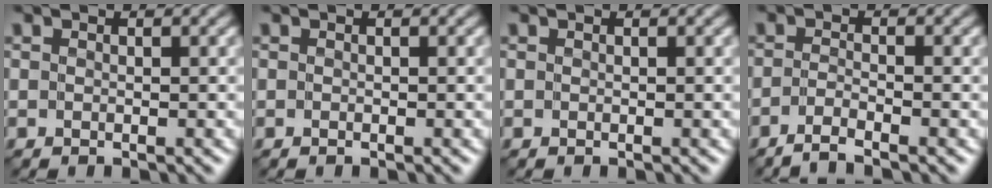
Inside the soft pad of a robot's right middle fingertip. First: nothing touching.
{"total": 0.0}
{"total": 0.0}
{"total": 2.0, "force": [-1.5, 0.2, 1.3], "torque": [-0.021, -0.001, -0.044]}